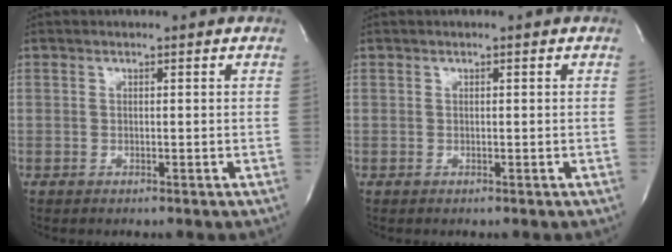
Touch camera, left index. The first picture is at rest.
{"total": 0.0}